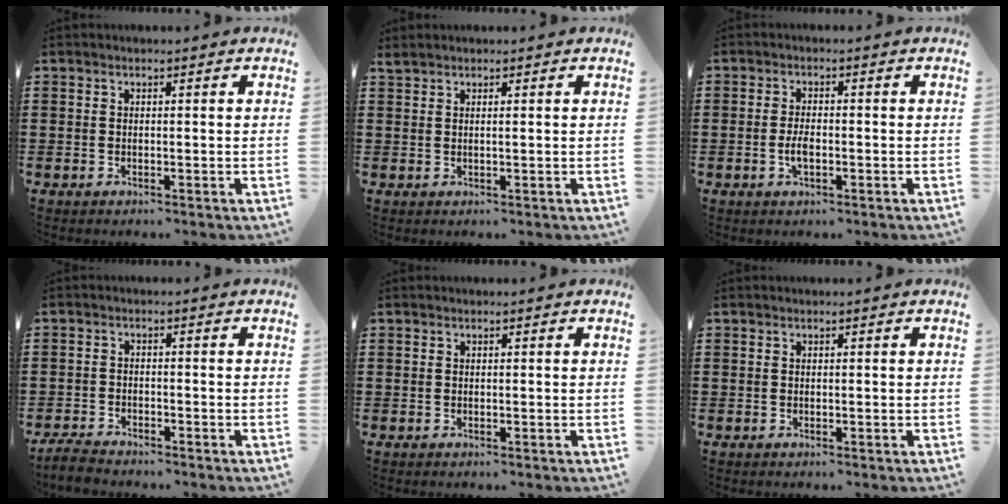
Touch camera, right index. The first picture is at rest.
{"total": 1.0, "force": [0.9, 0.0, 0.3], "torque": [-0.007, 0.002, 0.017]}
{"total": 3.0, "force": [-0.8, 1.3, 2.6], "torque": [-0.057, 0.000, -0.016]}
{"total": 2.6, "force": [-2.6, 0.3, 0.5], "torque": [-0.020, 0.000, -0.055]}
{"total": 0.0}
{"total": 0.0}